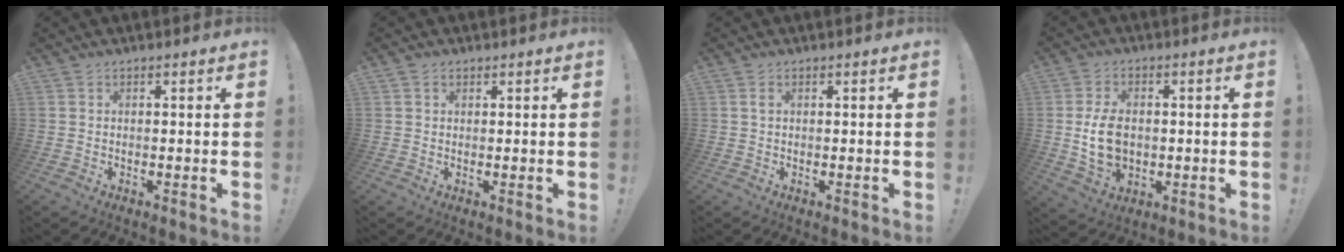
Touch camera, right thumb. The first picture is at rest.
{"total": 0.9, "force": [0.5, 0.7, 0.2], "torque": [-0.003, 0.002, 0.009]}
{"total": 0.9, "force": [0.1, 0.4, 0.8], "torque": [-0.017, 0.004, 0.000]}
{"total": 10.7, "force": [-0.3, 7.4, 7.7], "torque": [-0.135, -0.004, -0.005]}